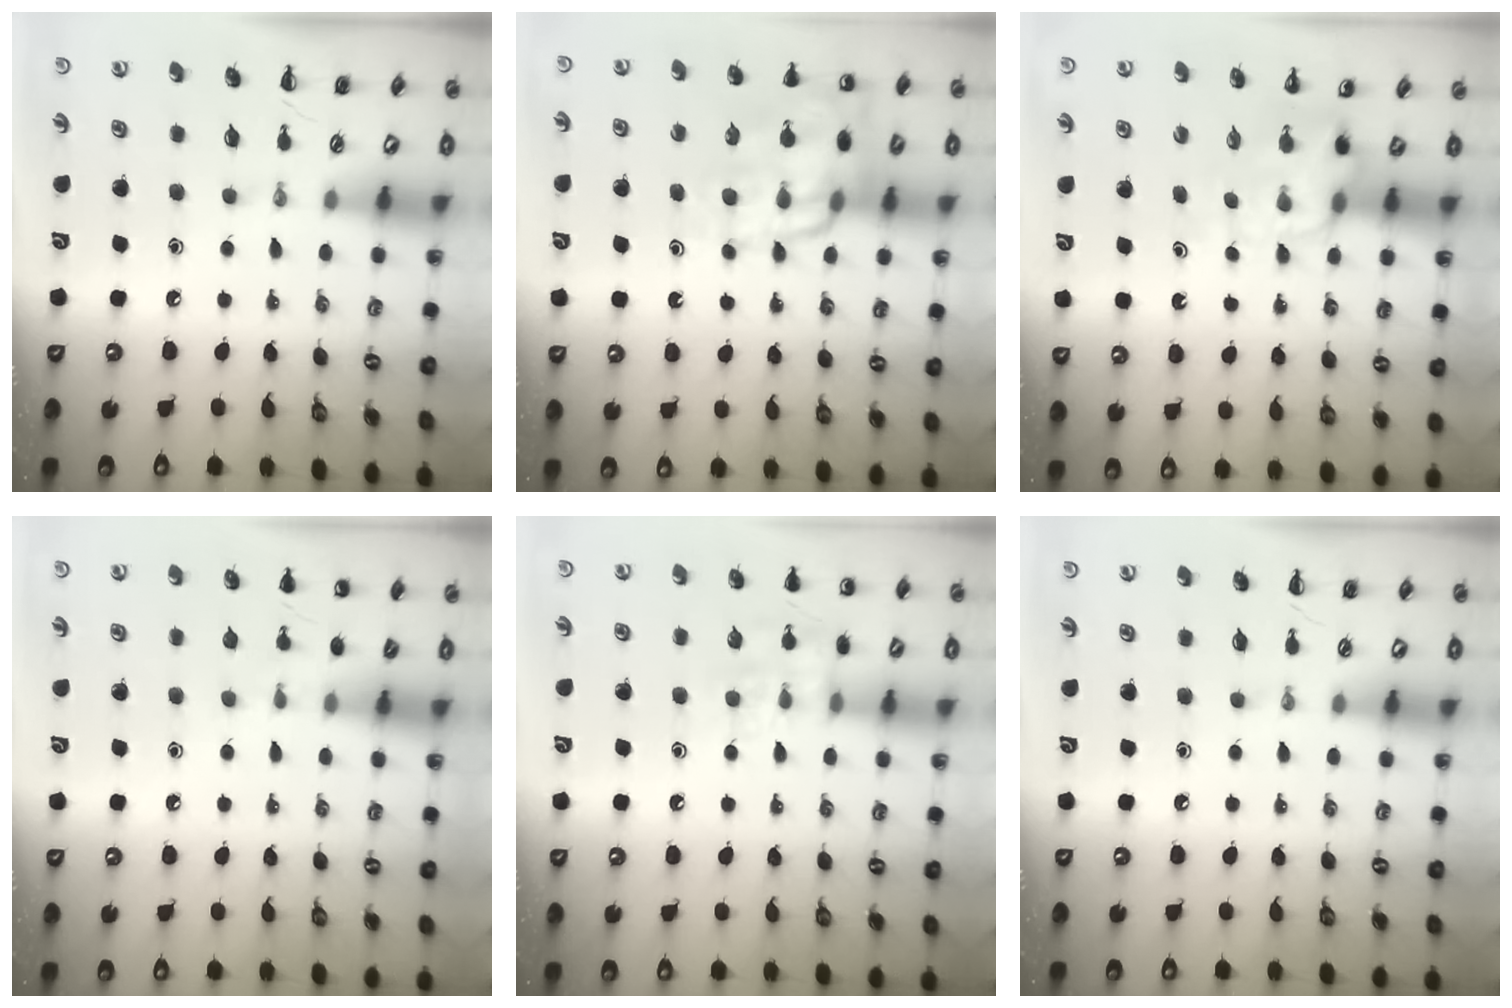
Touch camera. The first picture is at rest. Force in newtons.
{"total": 15.2, "press": 15.0, "slide": 2.0}
{"total": 5.6, "press": 5.6, "slide": 0.4}
{"total": 5.4, "press": 5.2, "slide": 1.6}
{"total": 9.0, "press": 9.0, "slide": 0.8}
{"total": 0.0}